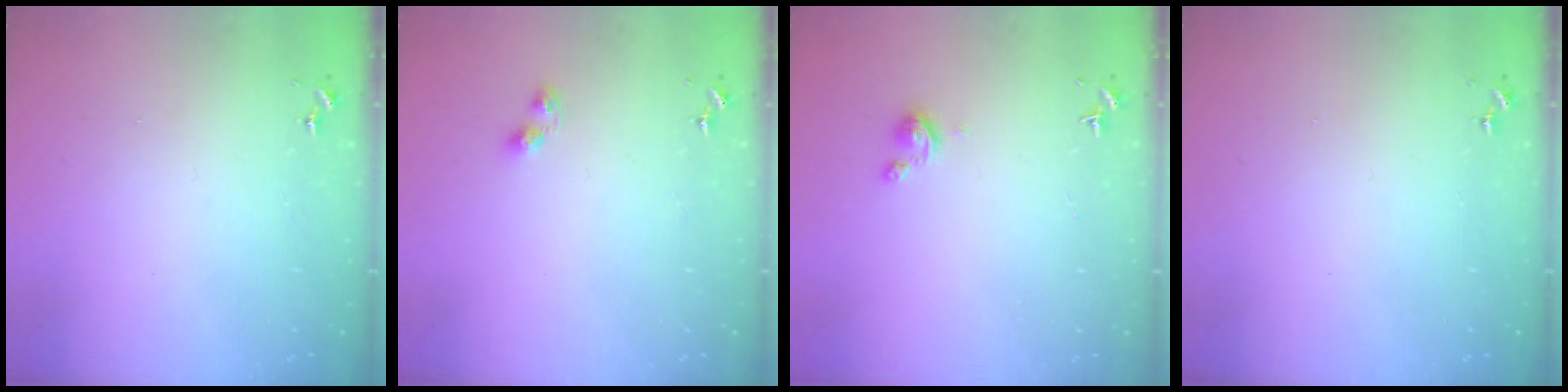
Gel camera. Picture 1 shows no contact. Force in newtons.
{"total": 4.3, "press": 4.3, "slide": 0.1}
{"total": 2.9, "press": 2.9, "slide": 0.3}
{"total": 0.0}